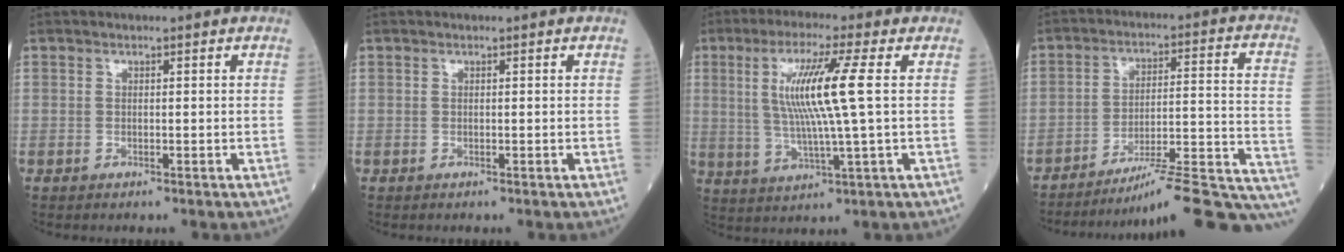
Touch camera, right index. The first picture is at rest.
{"total": 0.0}
{"total": 10.4, "force": [1.9, -0.9, 10.2], "torque": [-0.203, -0.001, 0.037]}
{"total": 19.7, "force": [-16.8, 0.2, 10.3], "torque": [-0.078, 0.026, -0.240]}